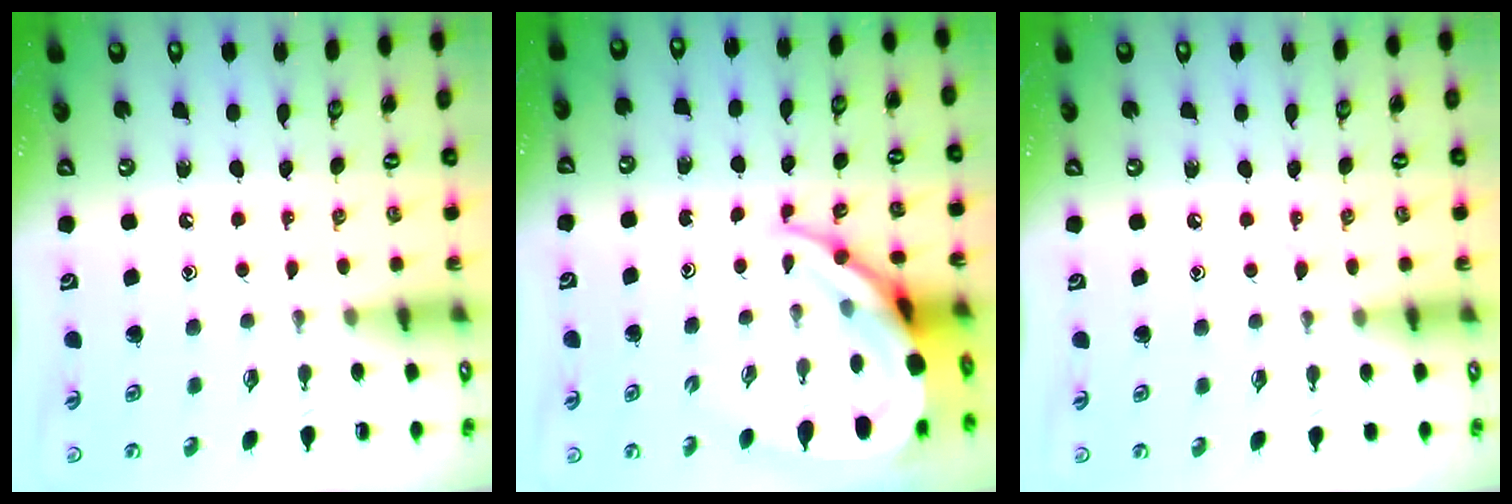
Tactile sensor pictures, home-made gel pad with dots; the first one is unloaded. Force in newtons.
{"total": 13.1, "press": 13.1, "slide": 1.5}
{"total": 3.8, "press": 3.7, "slide": 0.6}